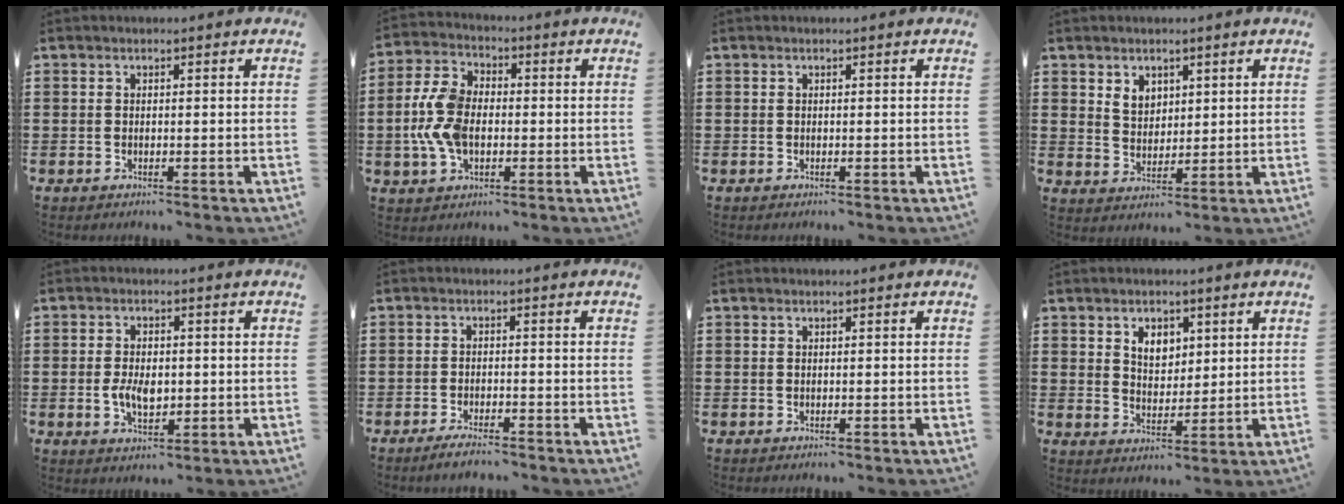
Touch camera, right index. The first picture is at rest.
{"total": 8.6, "force": [-1.0, 5.6, 6.4], "torque": [-0.159, 0.004, -0.024]}
{"total": 0.0}
{"total": 3.7, "force": [2.3, 2.7, 1.1], "torque": [-0.032, 0.010, 0.043]}
{"total": 4.5, "force": [-0.5, 2.7, 3.6], "torque": [-0.067, 0.001, -0.013]}
{"total": 2.3, "force": [-2.2, 0.1, 0.7], "torque": [-0.015, 0.003, -0.042]}
{"total": 0.0}
{"total": 4.1, "force": [2.0, 3.0, 2.0], "torque": [-0.042, 0.009, 0.034]}